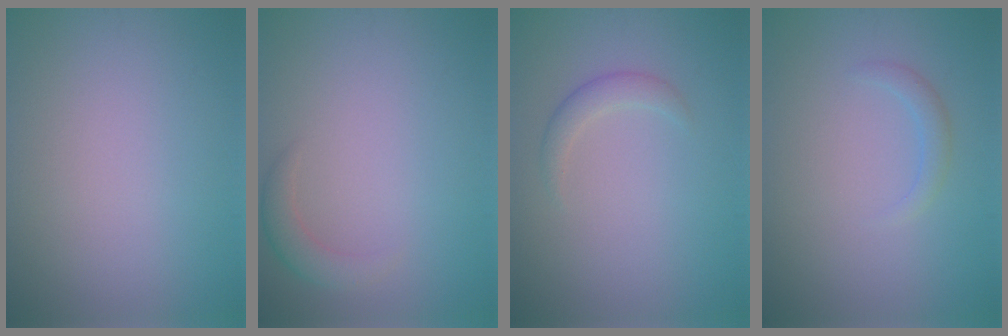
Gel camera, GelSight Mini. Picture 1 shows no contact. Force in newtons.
{"total": 1.8, "press": 1.8, "slide": 0.1}
{"total": 1.6, "press": 1.6, "slide": 0.0}
{"total": 1.3, "press": 1.3, "slide": 0.1}